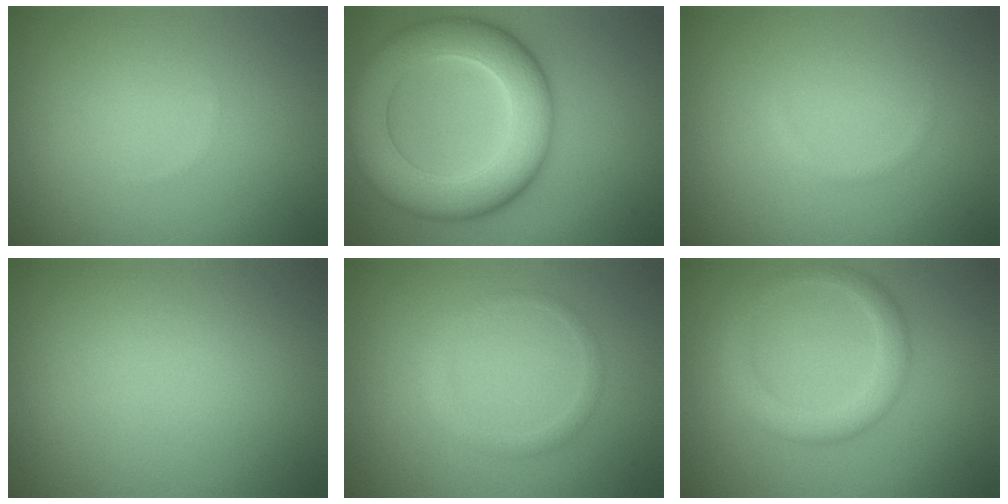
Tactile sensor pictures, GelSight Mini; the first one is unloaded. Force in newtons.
{"total": 10.0, "press": 10.0, "slide": 0.6}
{"total": 0.5, "press": 0.5, "slide": 0.0}
{"total": 0.0}
{"total": 1.2, "press": 1.2, "slide": 0.0}
{"total": 3.1, "press": 3.1, "slide": 0.1}